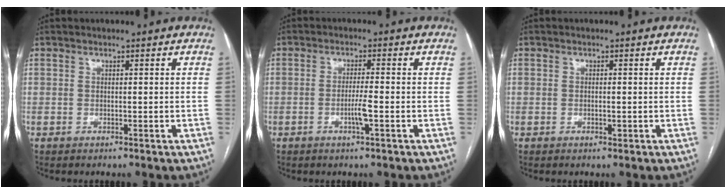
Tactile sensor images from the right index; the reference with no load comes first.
{"total": 3.2, "force": [-1.1, -0.1, 3.0], "torque": [-0.058, -0.002, -0.020]}
{"total": 0.8, "force": [-0.1, 0.4, 0.7], "torque": [-0.010, 0.001, 0.000]}